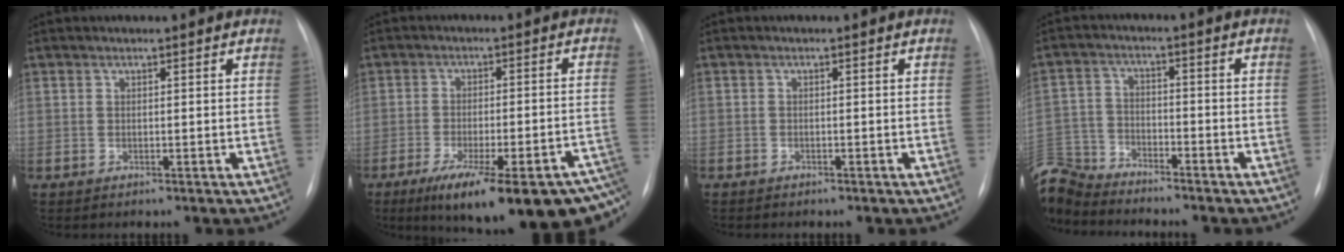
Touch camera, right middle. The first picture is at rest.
{"total": 23.1, "force": [-15.6, 3.6, 16.8], "torque": [-0.171, -0.003, -0.206]}
{"total": 1.3, "force": [-1.1, 0.6, 0.6], "torque": [-0.012, 0.000, -0.012]}
{"total": 11.2, "force": [-10.6, 3.0, 2.1], "torque": [-0.061, 0.012, -0.204]}